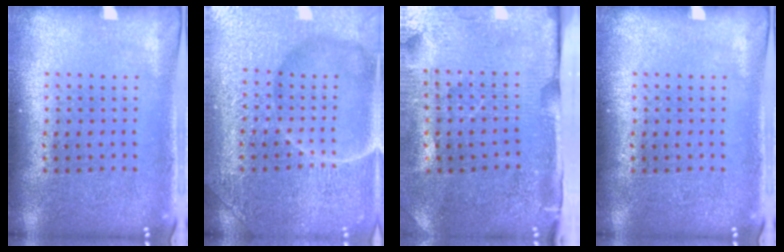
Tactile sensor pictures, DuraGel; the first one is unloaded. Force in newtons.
{"total": 7.4, "press": 7.4, "slide": 1.0}
{"total": 4.5, "press": 3.7, "slide": 2.7}
{"total": 0.0}